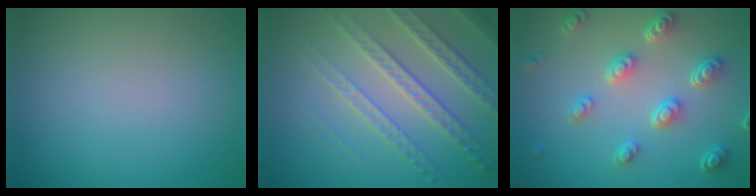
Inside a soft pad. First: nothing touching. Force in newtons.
{"total": 5.3, "press": 4.2, "slide": 3.2}
{"total": 4.8, "press": 3.8, "slide": 3.0}